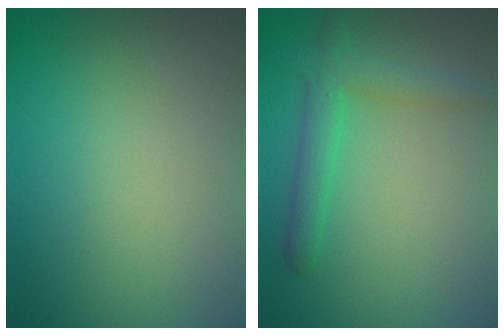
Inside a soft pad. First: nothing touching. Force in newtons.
{"total": 2.9, "press": 2.9, "slide": 0.2}